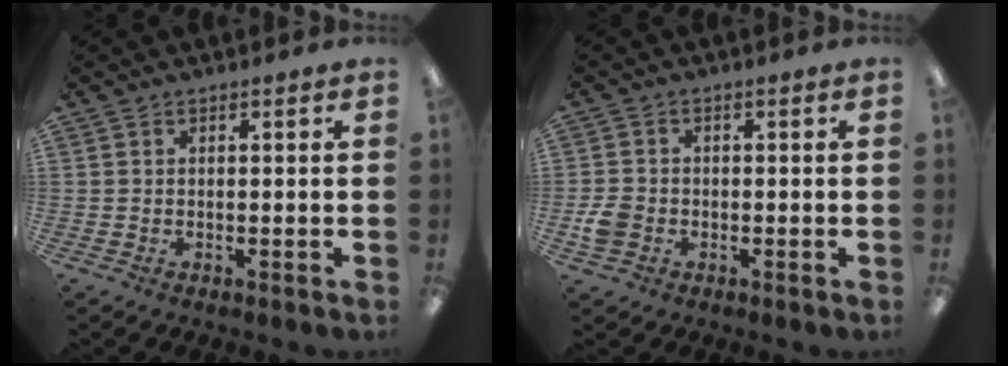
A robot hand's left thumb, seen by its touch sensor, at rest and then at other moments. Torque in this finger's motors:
{"motor_torque": [0.44, 0.63, 0.05, 0.01, -0.01]}